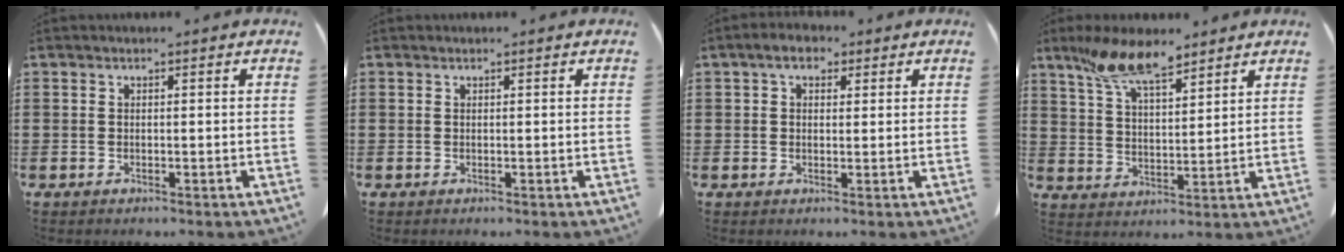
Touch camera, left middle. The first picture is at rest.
{"total": 0.0}
{"total": 3.6, "force": [2.2, 1.9, 2.1], "torque": [-0.043, 0.010, 0.037]}
{"total": 10.0, "force": [7.6, 2.9, 5.8], "torque": [-0.133, -0.011, 0.141]}